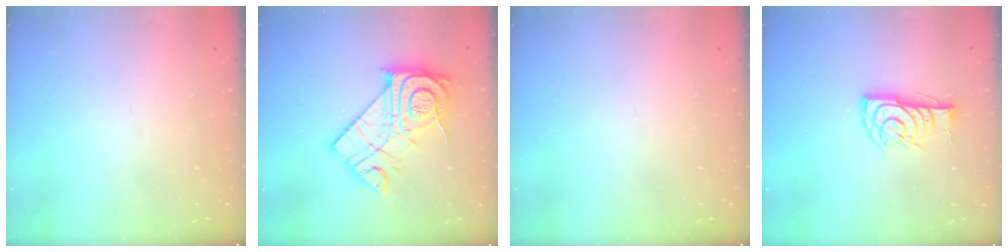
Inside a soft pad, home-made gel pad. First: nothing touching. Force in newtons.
{"total": 17.4, "press": 17.4, "slide": 1.3}
{"total": 0.0}
{"total": 11.8, "press": 11.8, "slide": 0.9}